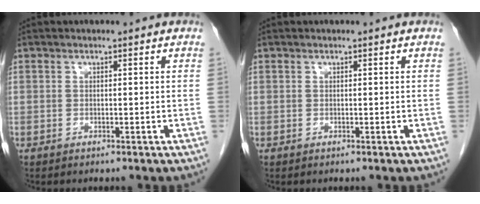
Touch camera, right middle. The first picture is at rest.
{"total": 0.0}